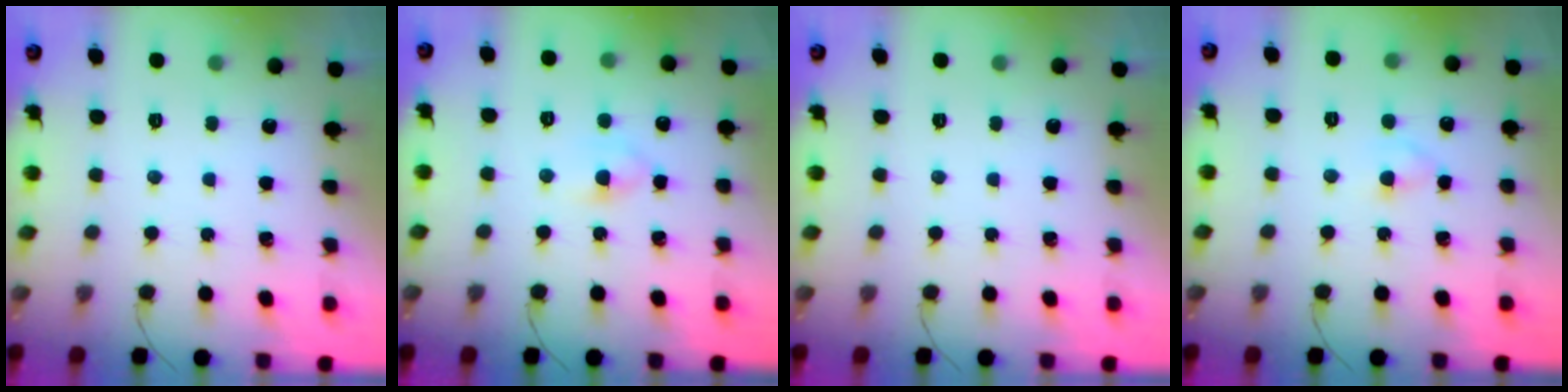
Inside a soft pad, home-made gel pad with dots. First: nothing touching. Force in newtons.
{"total": 3.9, "press": 3.7, "slide": 1.3}
{"total": 0.0}
{"total": 1.9, "press": 1.7, "slide": 0.8}